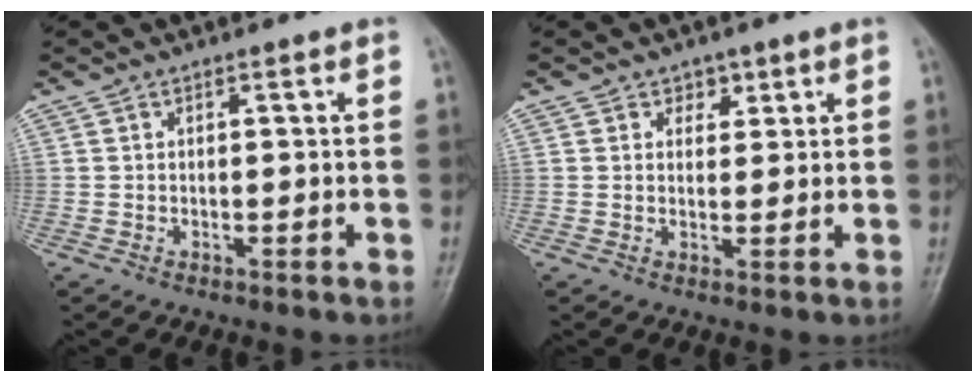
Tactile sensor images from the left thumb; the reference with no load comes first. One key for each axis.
{"total": 2.6, "fx": 1.5, "fy": 1.9, "fz": 0.8, "tx": 0.012, "ty": -0.007, "tz": 0.020}